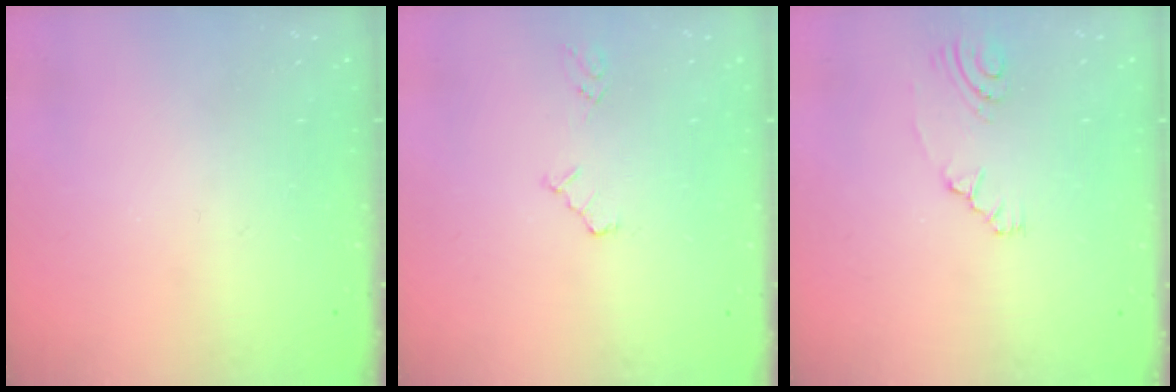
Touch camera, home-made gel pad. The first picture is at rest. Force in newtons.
{"total": 4.7, "press": 4.7, "slide": 0.7}
{"total": 5.7, "press": 2.4, "slide": 5.2}